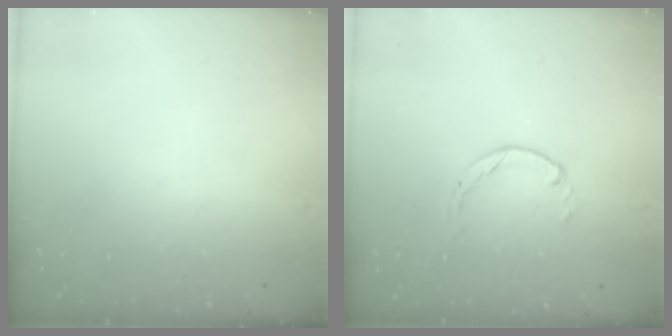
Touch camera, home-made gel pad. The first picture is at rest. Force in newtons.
{"total": 0.0}